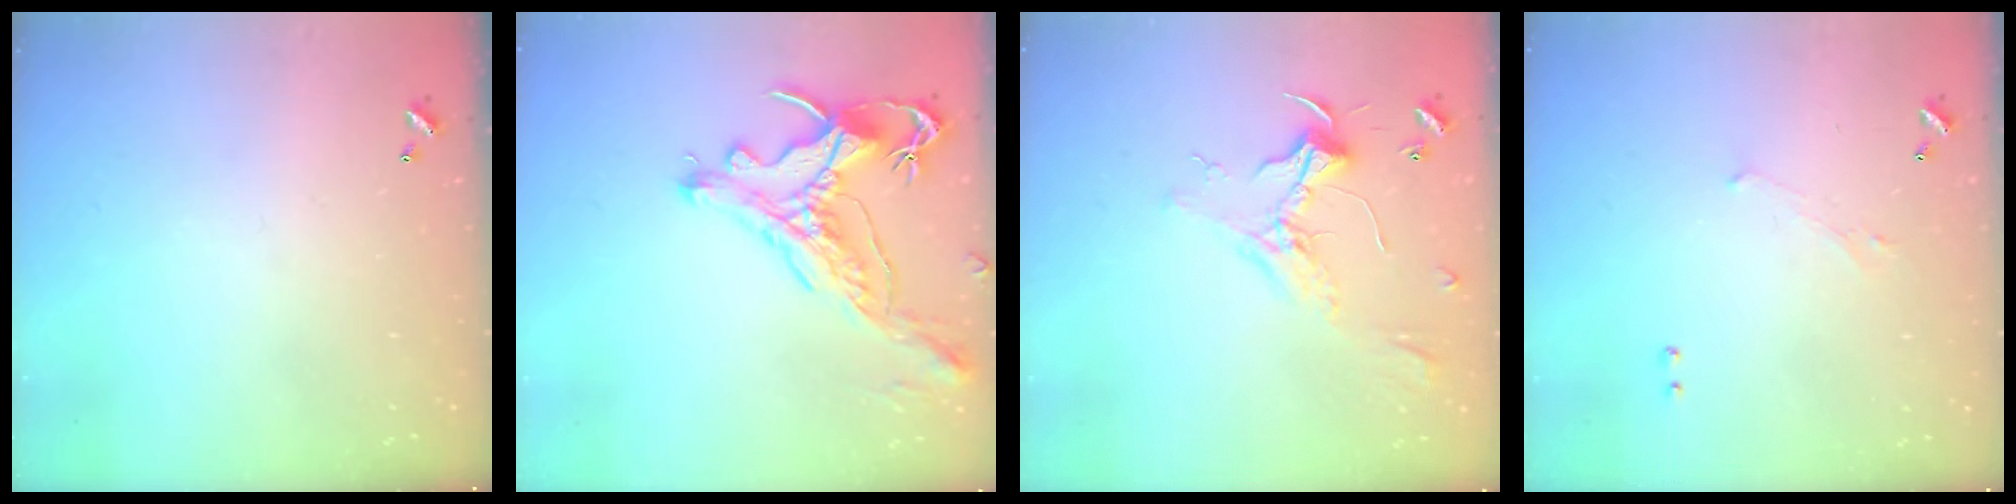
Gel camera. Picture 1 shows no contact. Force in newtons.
{"total": 1.7, "press": 0.9, "slide": 1.4}
{"total": 2.2, "press": 2.1, "slide": 0.7}
{"total": 0.9, "press": 0.8, "slide": 0.5}